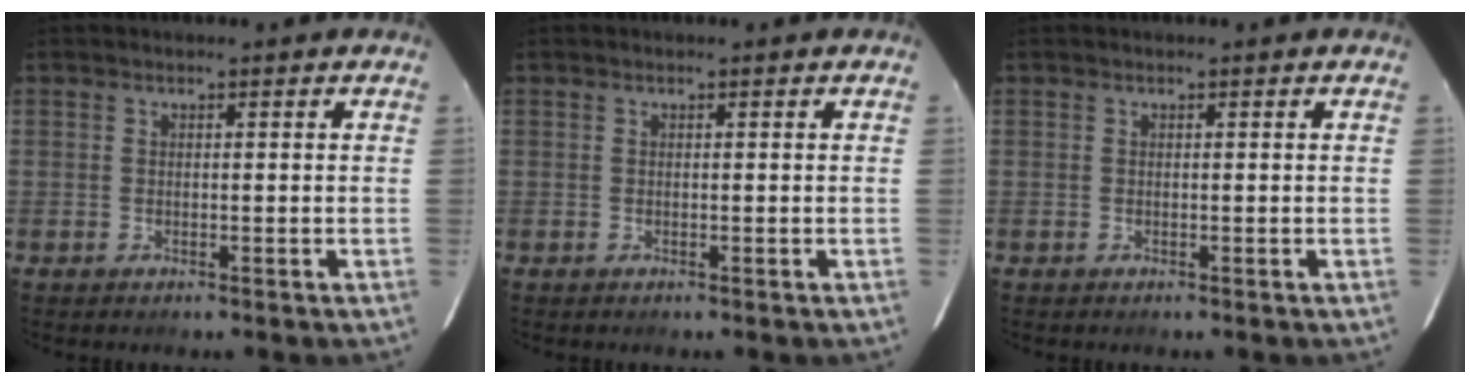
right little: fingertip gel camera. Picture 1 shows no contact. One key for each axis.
{"total": 0.0}
{"total": 0.0}